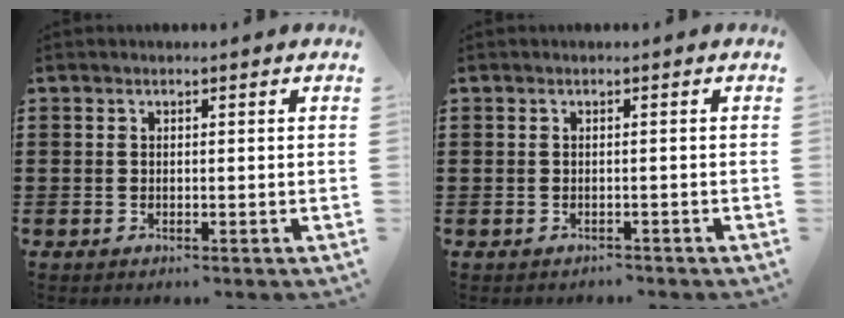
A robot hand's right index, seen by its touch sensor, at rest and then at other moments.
{"total": 0.7, "force": [-0.6, 0.4, 0.0], "torque": [-0.002, 0.002, -0.013]}